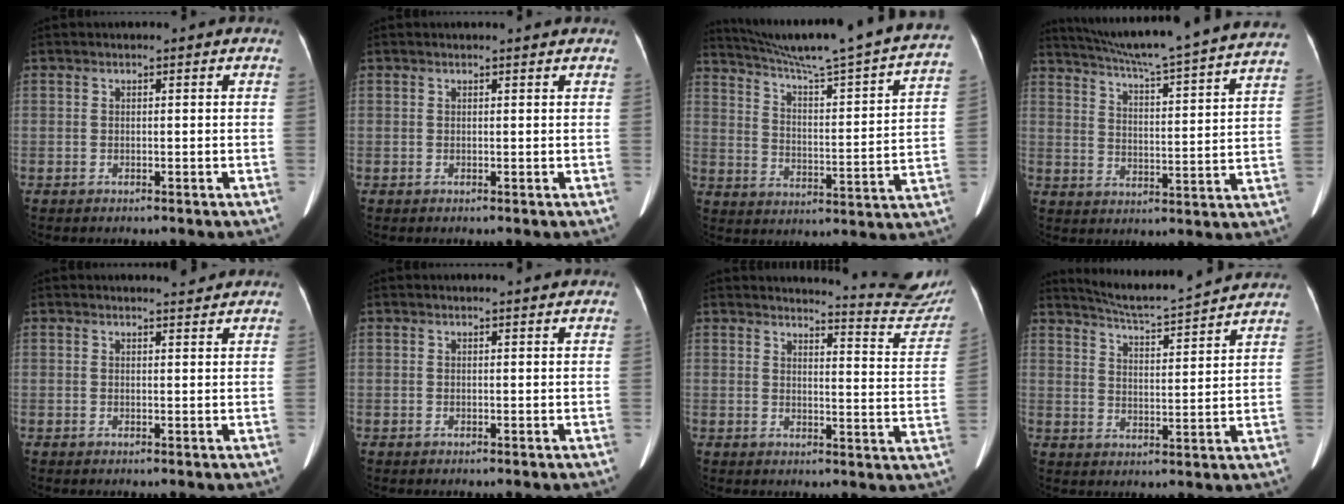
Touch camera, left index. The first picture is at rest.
{"total": 1.1, "force": [1.1, 0.0, 0.2], "torque": [-0.010, 0.000, 0.014]}
{"total": 27.6, "force": [24.0, 0.4, 13.7], "torque": [-0.222, -0.057, 0.316]}
{"total": 27.3, "force": [24.7, -0.4, 11.6], "torque": [-0.195, -0.053, 0.320]}
{"total": 1.8, "force": [1.8, 0.0, 0.1], "torque": [-0.007, -0.009, 0.025]}
{"total": 1.3, "force": [1.3, 0.0, 0.2], "torque": [-0.009, -0.001, 0.017]}
{"total": 12.9, "force": [12.9, -0.1, 1.2], "torque": [-0.007, -0.099, 0.125]}
{"total": 13.5, "force": [12.8, -0.3, 4.3], "torque": [-0.084, 0.003, 0.183]}